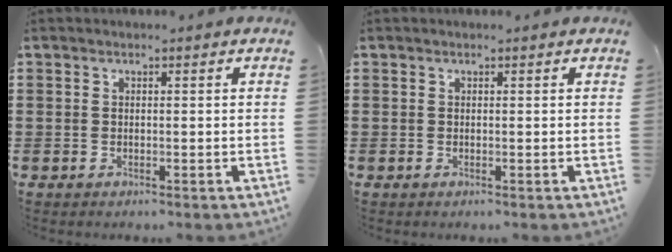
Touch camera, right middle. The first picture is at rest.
{"total": 0.0}